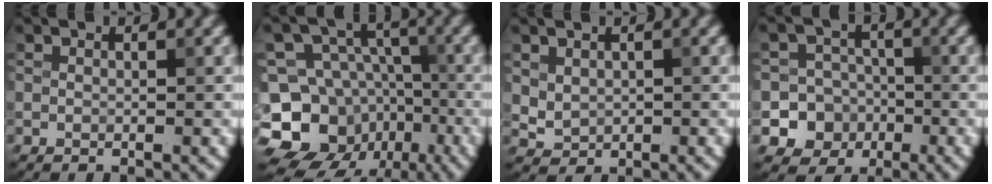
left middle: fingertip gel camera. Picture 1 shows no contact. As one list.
[{"total": 13.3, "force": [-6.4, 10.9, 4.3], "torque": [-0.080, -0.003, -0.119]}, {"total": 1.7, "force": [0.5, 1.3, 0.8], "torque": [-0.015, -0.005, 0.017]}, {"total": 9.3, "force": [-3.5, 8.5, 1.4], "torque": [-0.013, -0.016, -0.075]}]